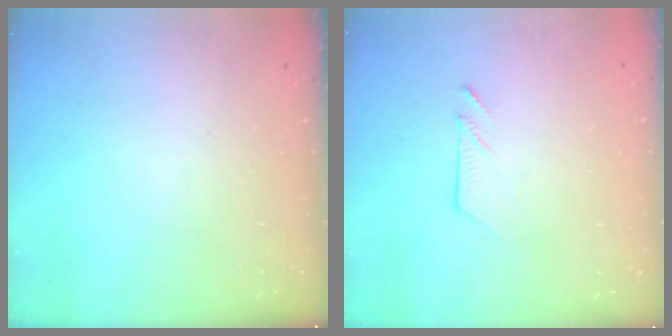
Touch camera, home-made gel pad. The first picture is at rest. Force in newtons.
{"total": 2.5, "press": 2.5, "slide": 0.4}